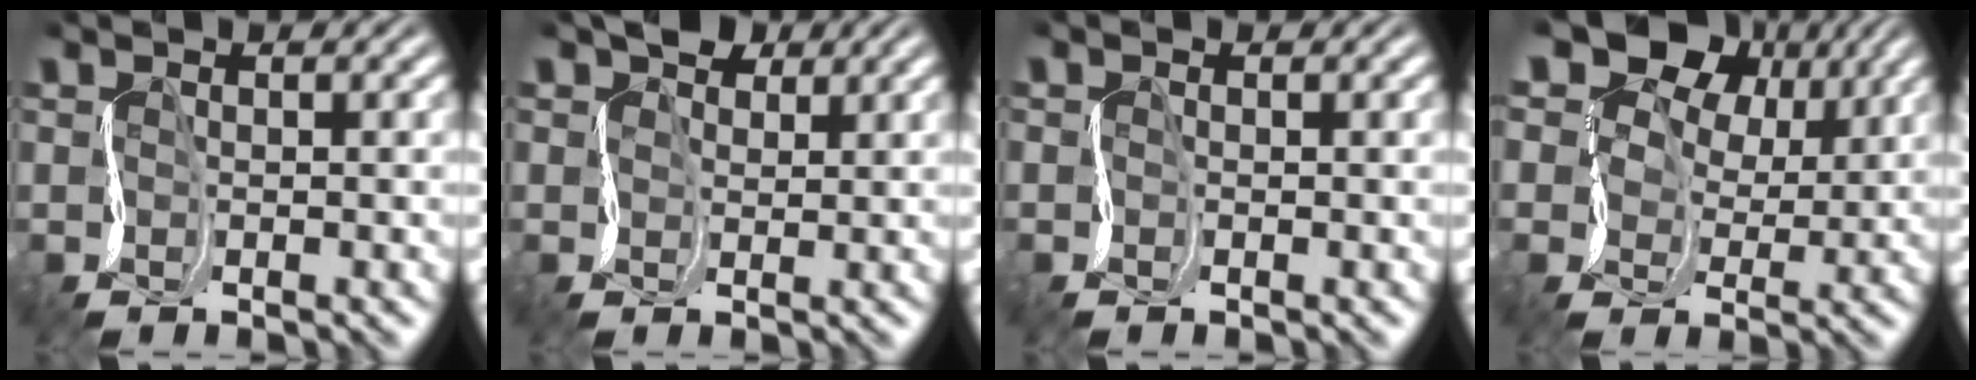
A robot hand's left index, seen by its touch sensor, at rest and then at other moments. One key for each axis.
{"total": 2.8, "fx": 2.4, "fy": 1.4, "fz": 0.5, "tx": -0.017, "ty": 0.013, "tz": 0.031}
{"total": 0.0}
{"total": 13.4, "fx": 8.1, "fy": 8.2, "fz": 6.8, "tx": -0.135, "ty": 0.040, "tz": 0.113}